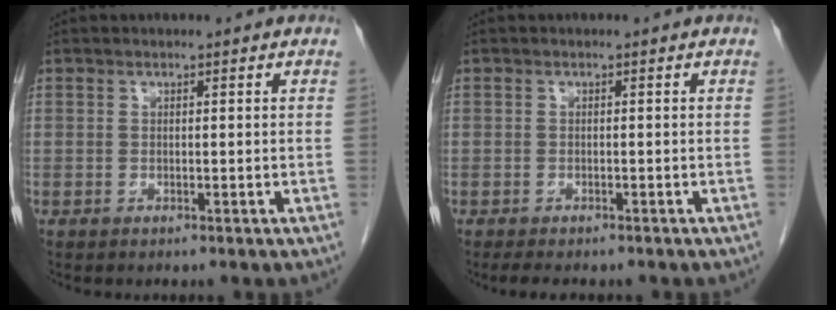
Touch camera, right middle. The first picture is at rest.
{"total": 4.6, "force": [-3.8, 1.6, 2.1], "torque": [-0.034, -0.011, -0.050]}